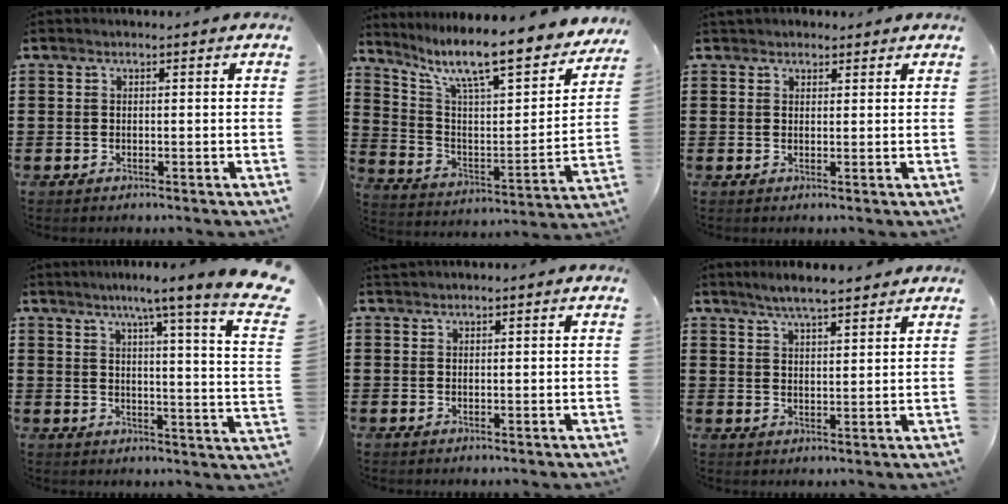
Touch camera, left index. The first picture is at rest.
{"total": 11.0, "force": [9.0, 1.4, 6.2], "torque": [-0.143, -0.068, 0.145]}
{"total": 1.8, "force": [1.5, 1.0, 0.0], "torque": [0.003, 0.002, 0.028]}
{"total": 7.1, "force": [5.1, -1.7, 4.6], "torque": [-0.101, -0.038, 0.075]}
{"total": 0.8, "force": [0.8, 0.3, 0.1], "torque": [-0.003, 0.002, 0.016]}
{"total": 4.5, "force": [4.1, 0.3, 1.9], "torque": [-0.048, -0.005, 0.073]}